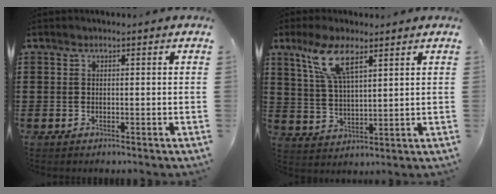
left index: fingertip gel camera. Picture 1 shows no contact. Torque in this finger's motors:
{"motor_torque": [1.39, -0.75, 0.35, 0.18]}